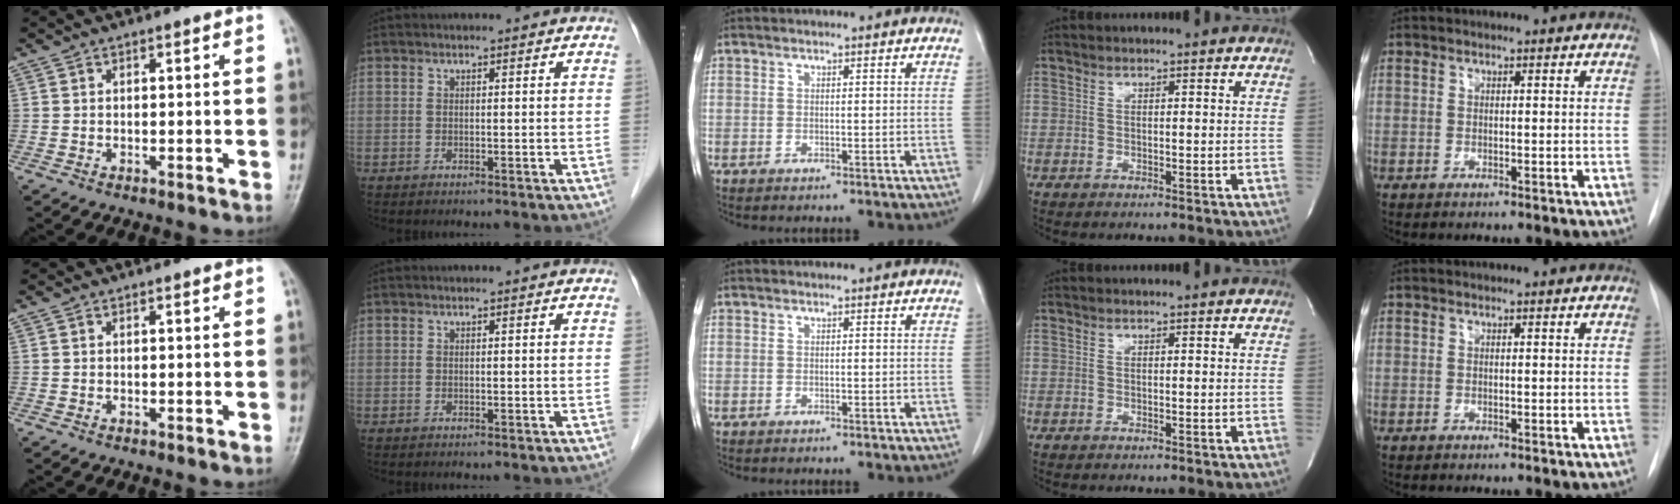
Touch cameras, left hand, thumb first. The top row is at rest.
{}